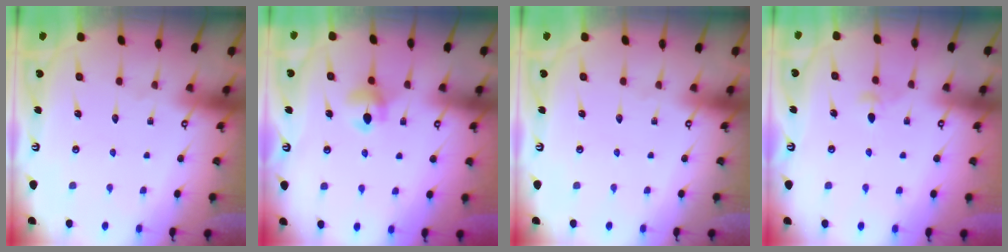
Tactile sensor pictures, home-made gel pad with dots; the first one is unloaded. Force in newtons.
{"total": 6.2, "press": 6.1, "slide": 1.0}
{"total": 0.0}
{"total": 2.5, "press": 2.4, "slide": 0.6}